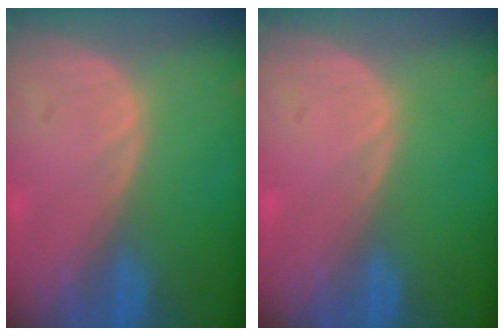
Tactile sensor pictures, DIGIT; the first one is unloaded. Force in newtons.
{"total": 0.0}